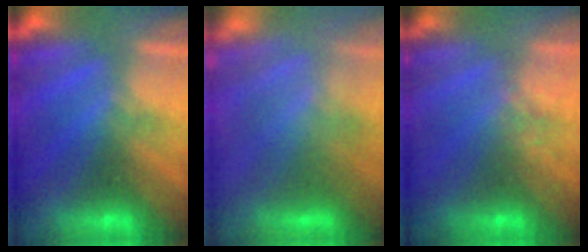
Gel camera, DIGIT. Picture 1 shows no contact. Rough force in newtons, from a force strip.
{"total": 3.9}
{"total": 2.3}